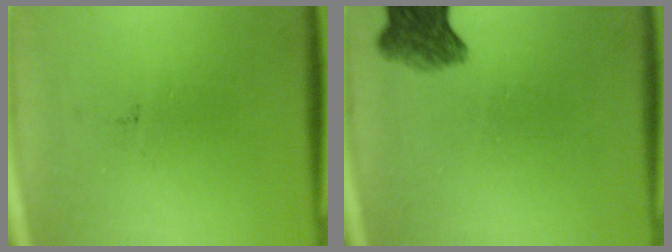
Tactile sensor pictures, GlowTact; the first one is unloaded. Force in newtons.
{"total": 6.2}